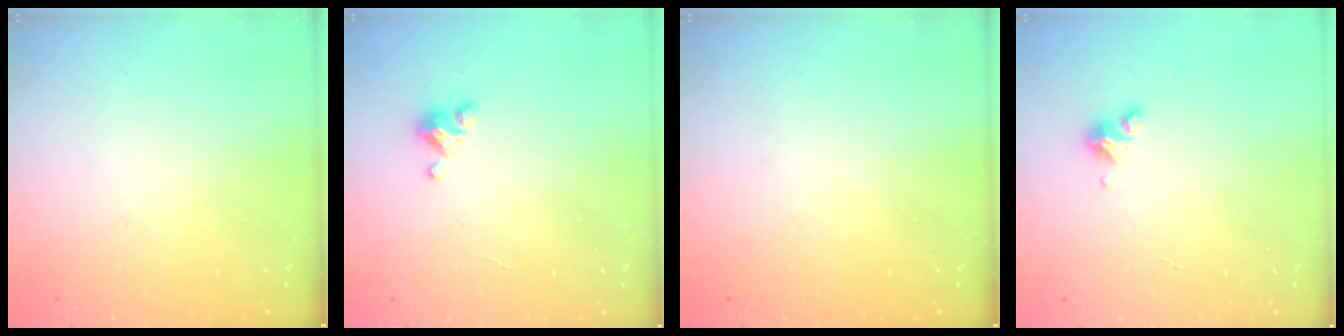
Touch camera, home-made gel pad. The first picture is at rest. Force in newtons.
{"total": 3.6, "press": 3.6, "slide": 0.2}
{"total": 0.7, "press": 0.6, "slide": 0.3}
{"total": 3.5, "press": 3.5, "slide": 0.3}